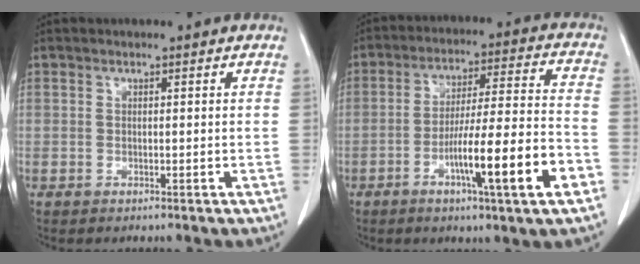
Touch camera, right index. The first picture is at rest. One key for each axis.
{"total": 14.8, "fx": -6.0, "fy": 0.1, "fz": 13.5, "tx": -0.222, "ty": -0.002, "tz": -0.095}